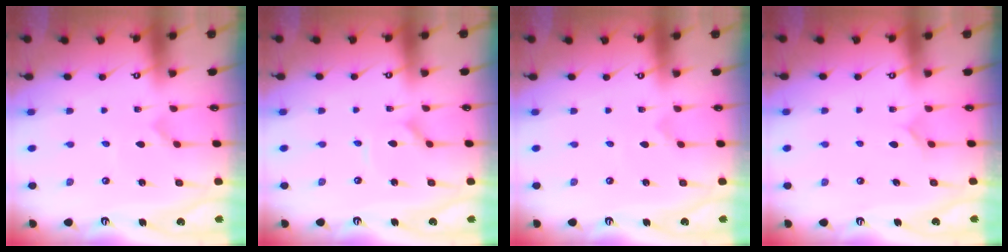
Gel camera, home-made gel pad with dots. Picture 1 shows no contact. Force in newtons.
{"total": 2.2, "press": 2.2, "slide": 0.4}
{"total": 0.0}
{"total": 5.7, "press": 5.7, "slide": 0.4}